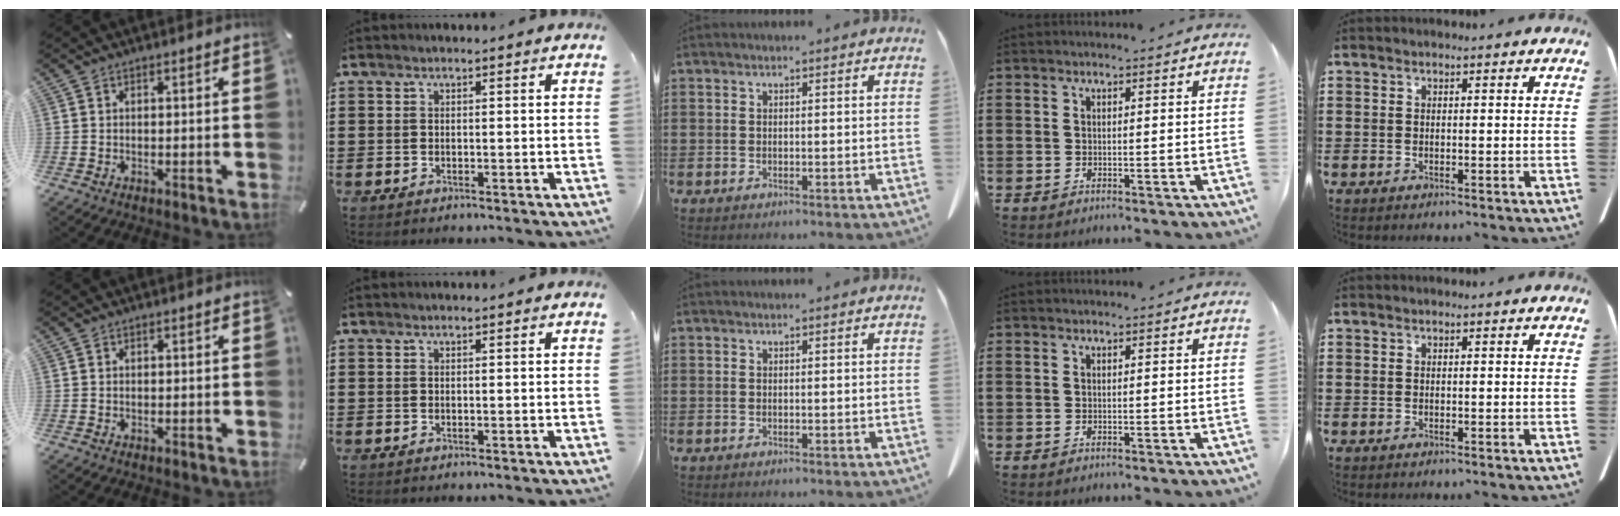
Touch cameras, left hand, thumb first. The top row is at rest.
{}